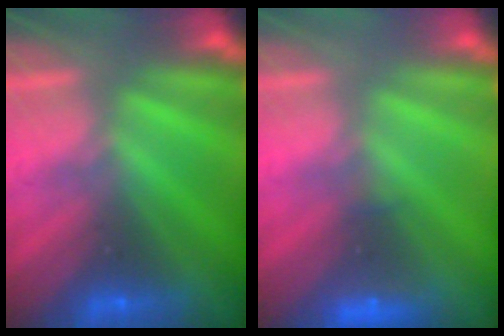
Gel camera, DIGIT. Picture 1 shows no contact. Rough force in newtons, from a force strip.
{"total": 1.9}